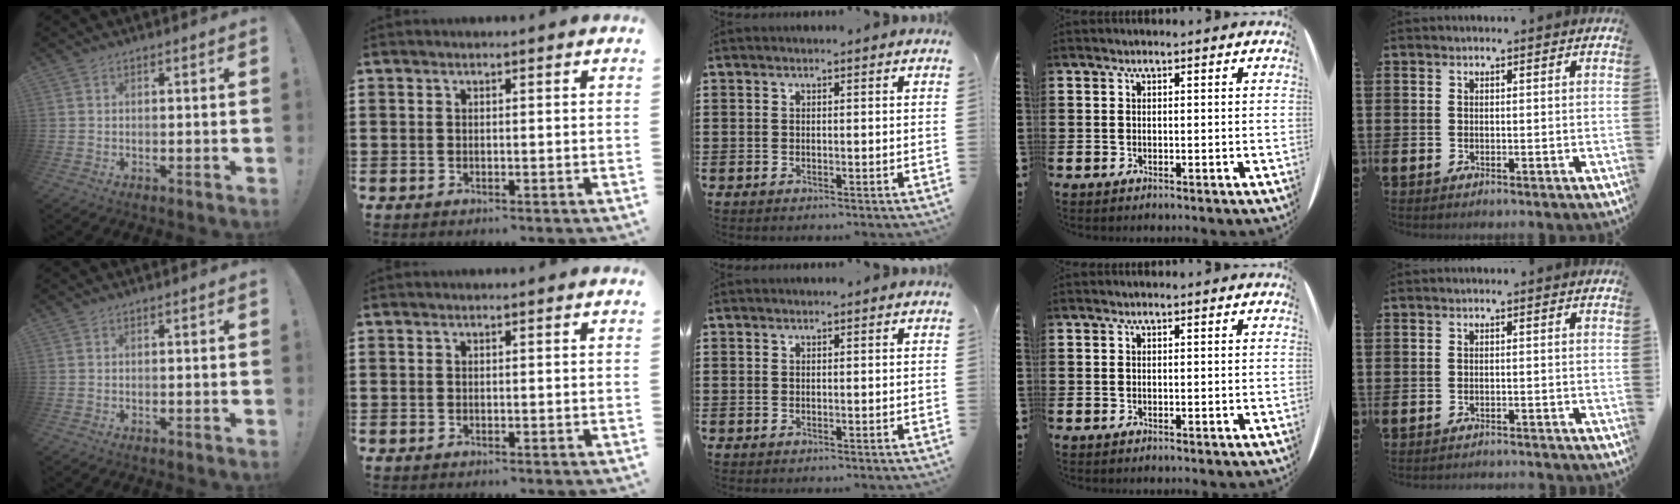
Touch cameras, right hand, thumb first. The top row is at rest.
{"little": {"total": 0.5, "force": [-0.5, 0.0, 0.0], "torque": [-0.002, 0.003, -0.011]}}